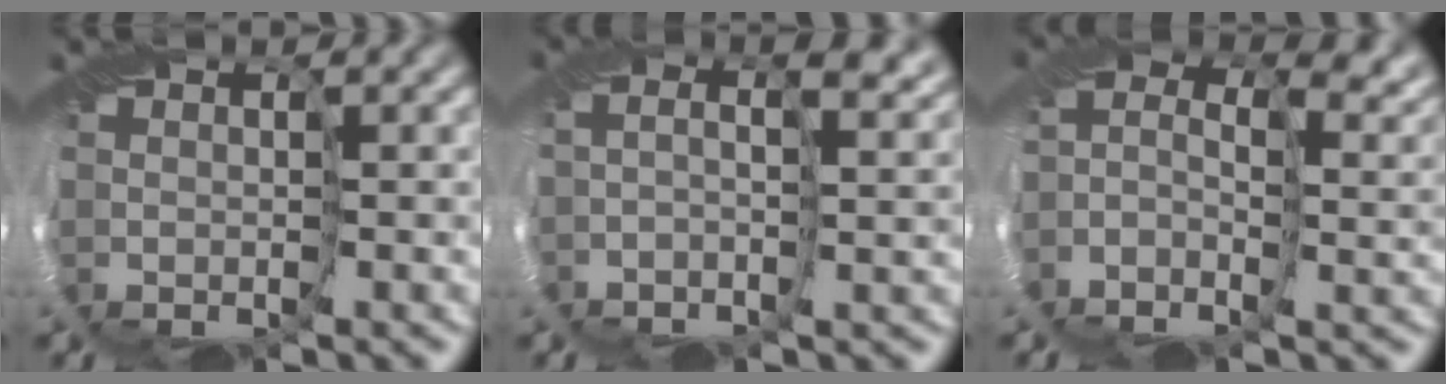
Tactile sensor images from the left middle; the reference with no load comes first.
{"total": 6.5, "force": [2.2, 3.6, 5.0], "torque": [-0.086, 0.026, 0.019]}
{"total": 7.3, "force": [0.8, 5.0, 5.2], "torque": [-0.071, 0.012, 0.008]}